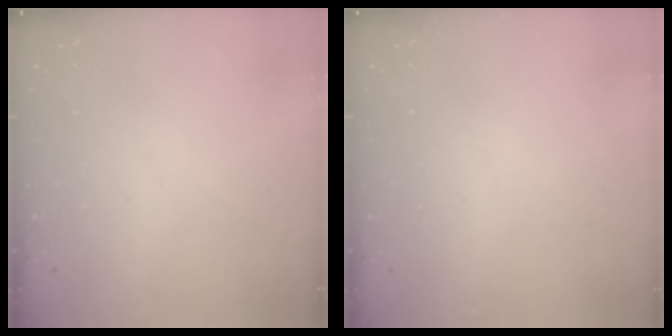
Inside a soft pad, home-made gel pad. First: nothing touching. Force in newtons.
{"total": 0.0}